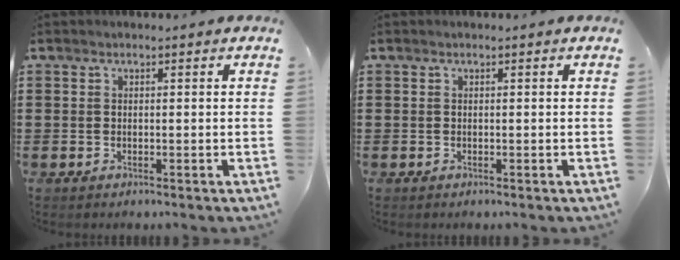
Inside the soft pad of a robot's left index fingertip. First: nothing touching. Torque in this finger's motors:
{"motor_torque": [0.00, 0.00, 0.00, 0.00]}